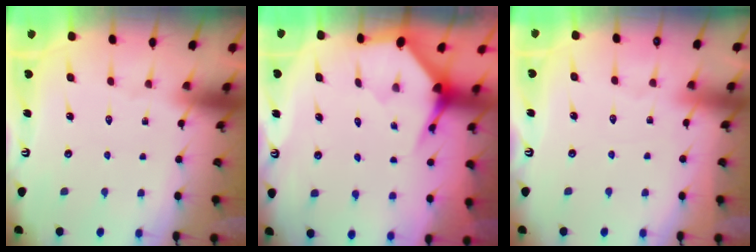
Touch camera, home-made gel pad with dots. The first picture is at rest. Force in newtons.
{"total": 3.5, "press": 3.5, "slide": 0.3}
{"total": 3.3, "press": 3.2, "slide": 0.4}